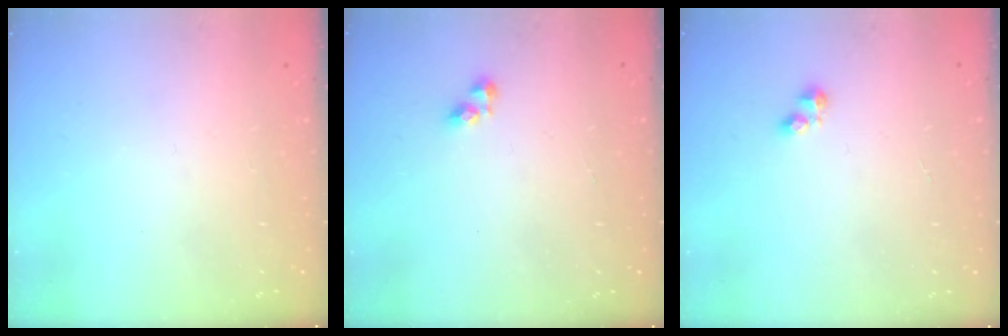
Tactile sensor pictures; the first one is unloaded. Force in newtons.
{"total": 4.7, "press": 4.6, "slide": 0.6}
{"total": 2.7, "press": 2.7, "slide": 0.4}